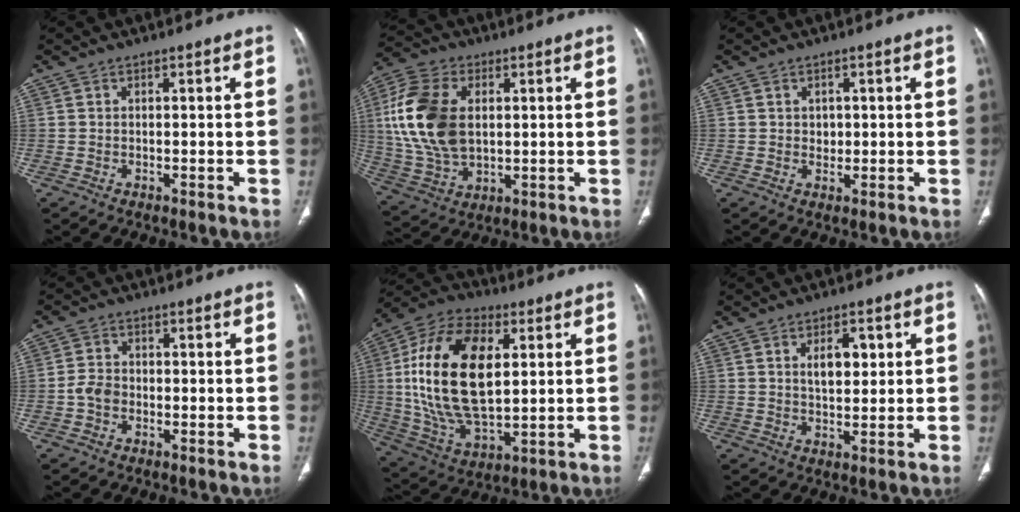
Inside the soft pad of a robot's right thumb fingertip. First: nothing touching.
{"total": 17.4, "force": [2.6, 11.0, 13.2], "torque": [-0.270, -0.001, 0.054]}
{"total": 1.6, "force": [0.3, 1.3, 0.8], "torque": [-0.004, -0.002, 0.008]}
{"total": 3.1, "force": [-1.0, 2.4, 1.7], "torque": [-0.025, 0.010, -0.025]}
{"total": 23.3, "force": [3.7, 12.4, 19.4], "torque": [-0.370, -0.008, 0.067]}
{"total": 5.7, "force": [1.8, 3.0, 4.5], "torque": [-0.057, -0.008, 0.030]}